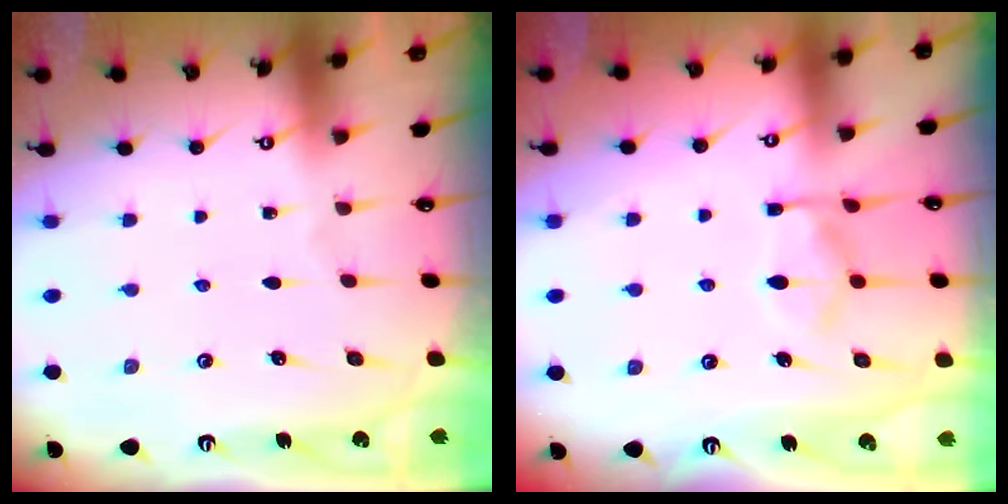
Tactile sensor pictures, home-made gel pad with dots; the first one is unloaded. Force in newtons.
{"total": 10.4, "press": 10.3, "slide": 1.0}